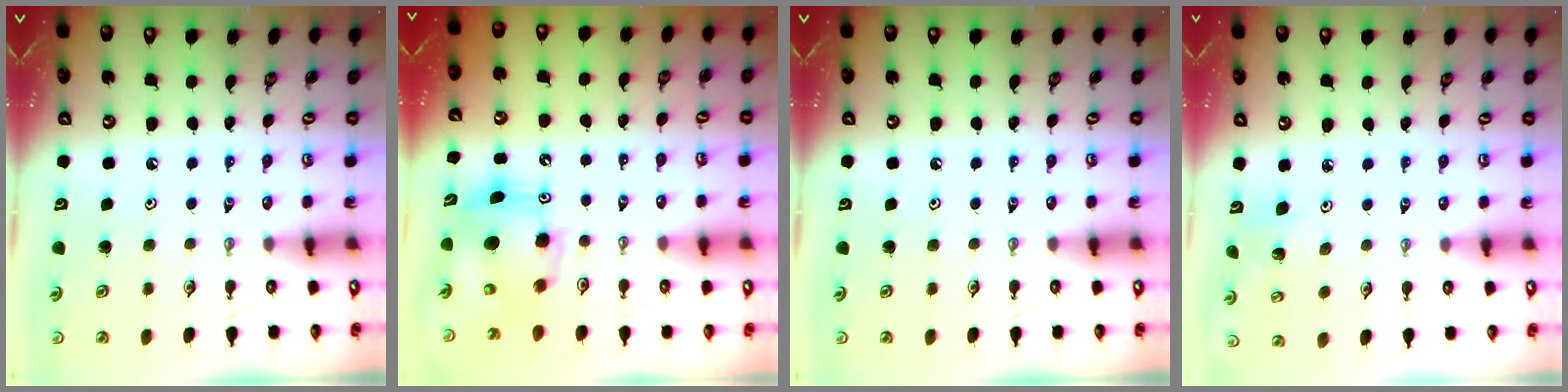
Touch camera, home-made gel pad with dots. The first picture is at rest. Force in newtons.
{"total": 9.5, "press": 9.3, "slide": 1.9}
{"total": 0.0}
{"total": 2.8, "press": 2.8, "slide": 0.4}